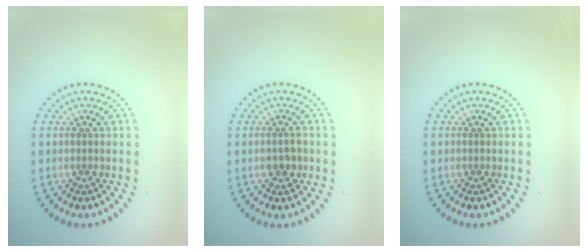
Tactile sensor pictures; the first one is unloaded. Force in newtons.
{"total": 1.7, "press": 1.7, "slide": 0.2}
{"total": 0.0}